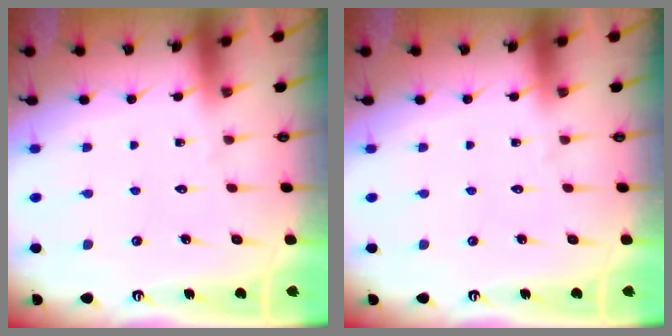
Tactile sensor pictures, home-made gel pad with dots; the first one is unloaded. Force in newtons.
{"total": 0.0}